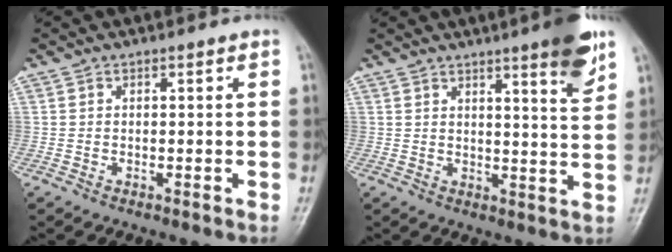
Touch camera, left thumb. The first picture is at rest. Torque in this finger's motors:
{"motor_torque": [1.49, 0.72, 1.02, -0.67, 0.02]}